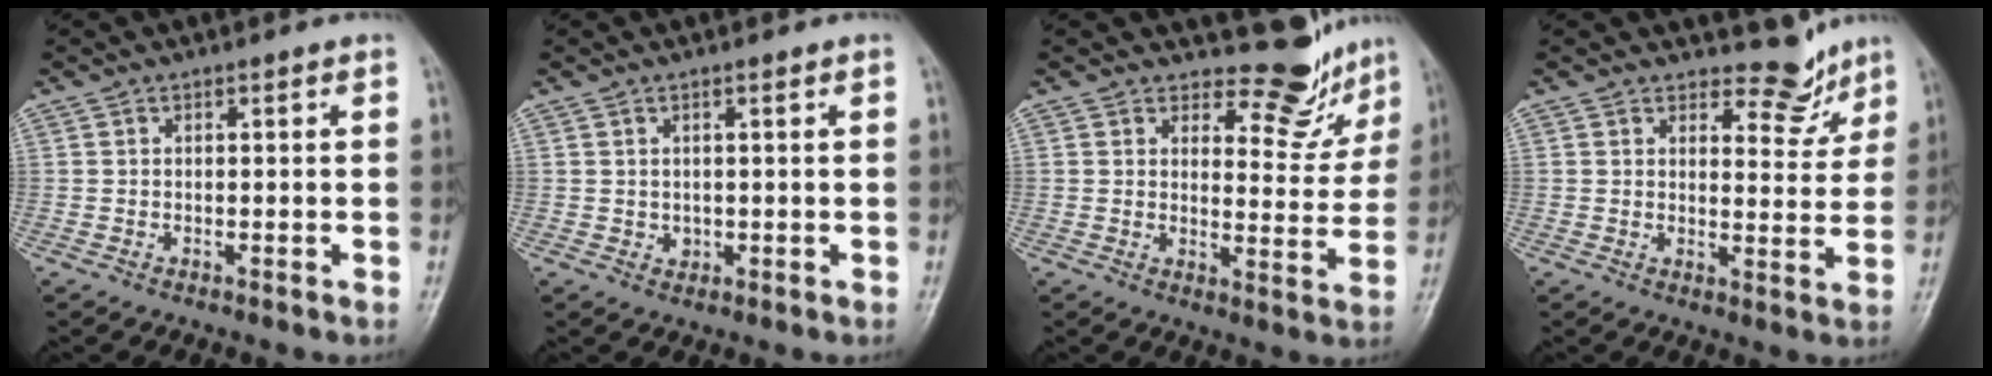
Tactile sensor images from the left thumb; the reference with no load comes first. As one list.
[{"total": 1.4, "force": [0.5, 1.1, 0.6], "torque": [-0.004, -0.004, 0.011]}, {"total": 8.4, "force": [7.7, 3.3, 0.9], "torque": [0.020, -0.078, 0.095]}, {"total": 6.0, "force": [5.3, 2.7, 1.0], "torque": [0.012, -0.049, 0.071]}]